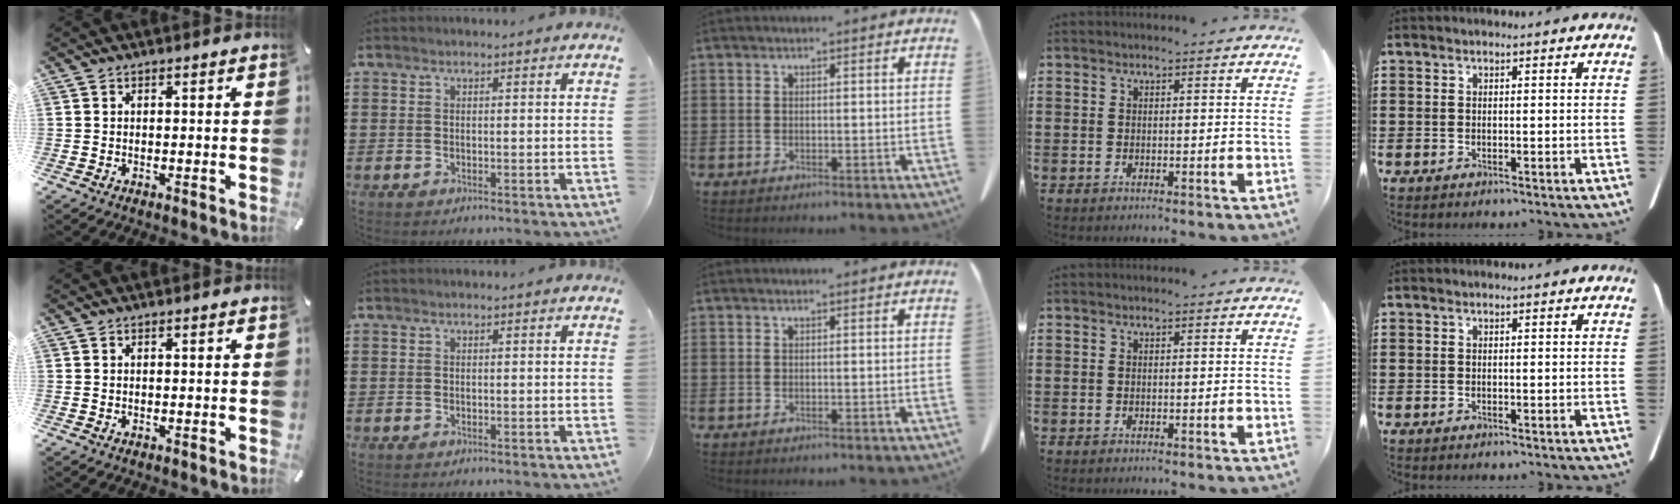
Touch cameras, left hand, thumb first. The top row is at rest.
{}